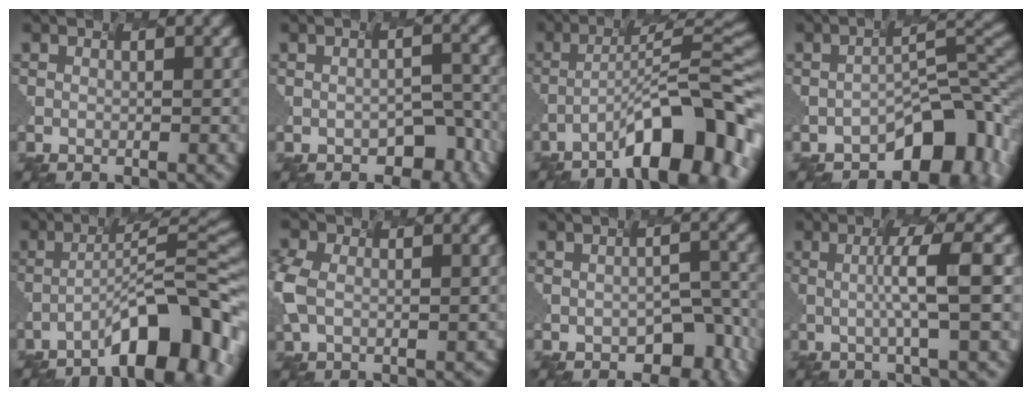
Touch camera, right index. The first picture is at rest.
{"total": 4.1, "force": [-2.7, 2.1, 2.4], "torque": [-0.037, -0.013, -0.012]}
{"total": 10.9, "force": [-6.8, 1.8, 8.4], "torque": [-0.129, 0.017, -0.098]}
{"total": 8.4, "force": [-5.7, 3.8, 5.0], "torque": [-0.046, 0.004, -0.081]}
{"total": 9.7, "force": [-6.3, 1.6, 7.2], "torque": [-0.107, 0.019, -0.090]}
{"total": 4.4, "force": [-1.4, 3.2, 2.8], "torque": [-0.076, -0.003, -0.017]}
{"total": 5.2, "force": [-3.2, 2.7, 3.1], "torque": [-0.043, -0.016, -0.017]}
{"total": 3.4, "force": [-0.5, -0.1, 3.4], "torque": [-0.068, 0.005, 0.001]}